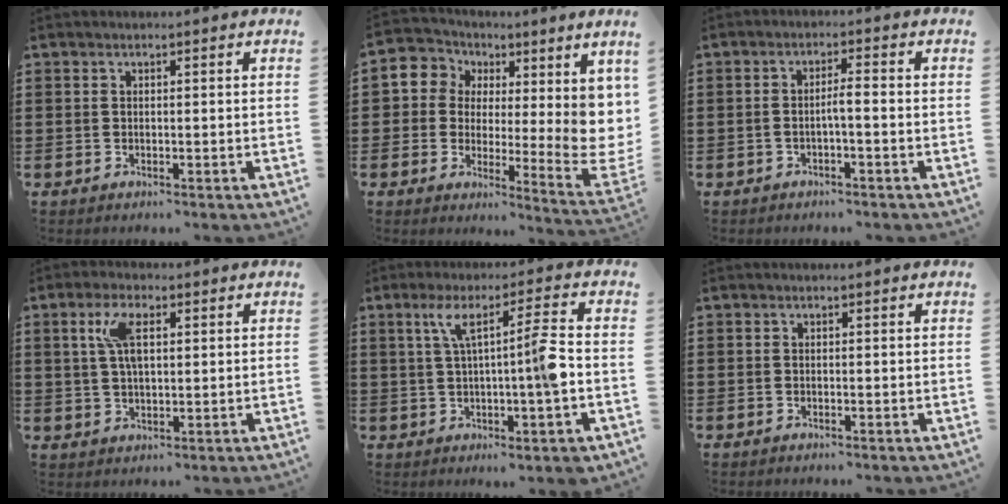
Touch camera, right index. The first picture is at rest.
{"total": 6.7, "force": [2.8, 5.9, 1.8], "torque": [-0.051, -0.028, 0.059]}
{"total": 2.1, "force": [-0.9, 0.0, 1.9], "torque": [-0.035, 0.002, -0.018]}
{"total": 5.8, "force": [1.9, 2.3, 5.0], "torque": [-0.108, 0.010, 0.030]}
{"total": 9.8, "force": [0.2, 0.3, 9.8], "torque": [-0.157, -0.001, -0.008]}
{"total": 0.0}